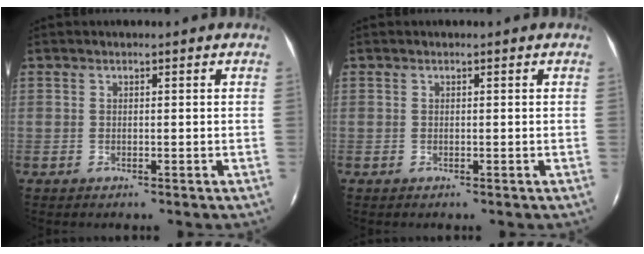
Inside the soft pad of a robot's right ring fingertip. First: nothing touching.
{"total": 0.0}